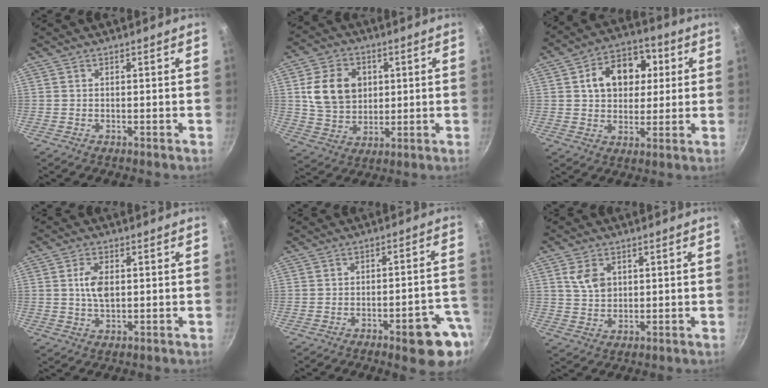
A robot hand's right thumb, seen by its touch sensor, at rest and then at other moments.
{"total": 12.9, "force": [2.5, 10.4, 7.3], "torque": [-0.099, -0.003, 0.051]}
{"total": 13.4, "force": [3.1, 9.6, 8.8], "torque": [-0.097, 0.010, 0.045]}
{"total": 5.2, "force": [0.7, 2.8, 4.2], "torque": [-0.082, -0.001, 0.013]}
{"total": 11.9, "force": [-5.6, 3.1, 10.0], "torque": [-0.110, 0.036, -0.064]}
{"total": 5.3, "force": [1.9, 3.9, 3.0], "torque": [-0.038, -0.009, 0.039]}